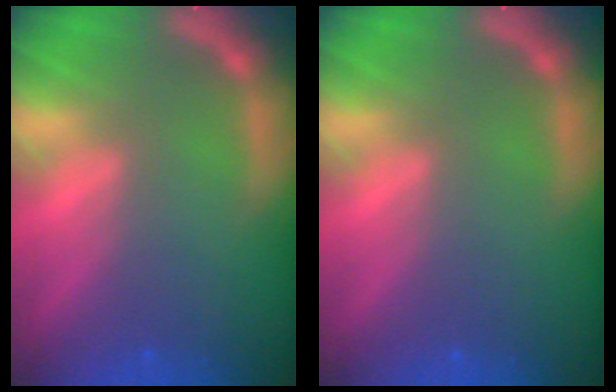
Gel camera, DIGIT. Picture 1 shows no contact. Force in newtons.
{"total": 0.0}